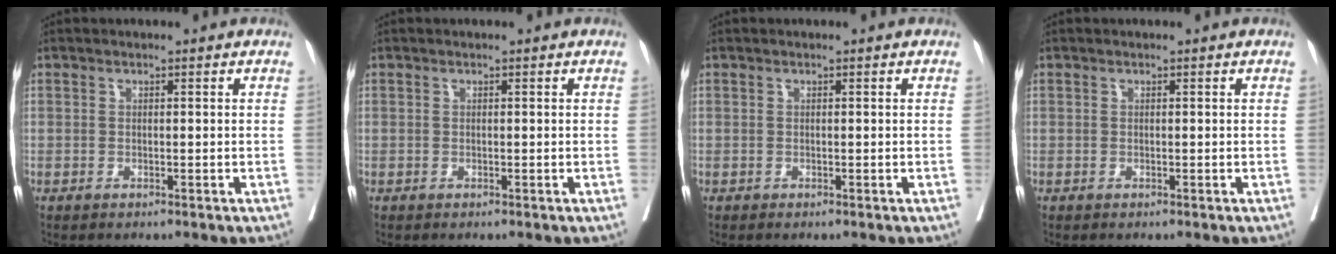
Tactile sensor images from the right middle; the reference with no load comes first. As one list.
[{"total": 0.0}, {"total": 0.0}, {"total": 0.0}]